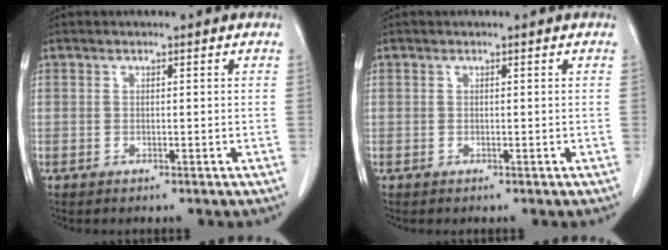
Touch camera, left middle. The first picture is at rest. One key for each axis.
{"total": 0.0}